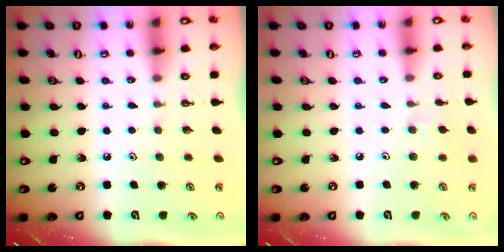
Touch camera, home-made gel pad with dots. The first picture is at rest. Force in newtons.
{"total": 3.8, "press": 3.7, "slide": 0.7}